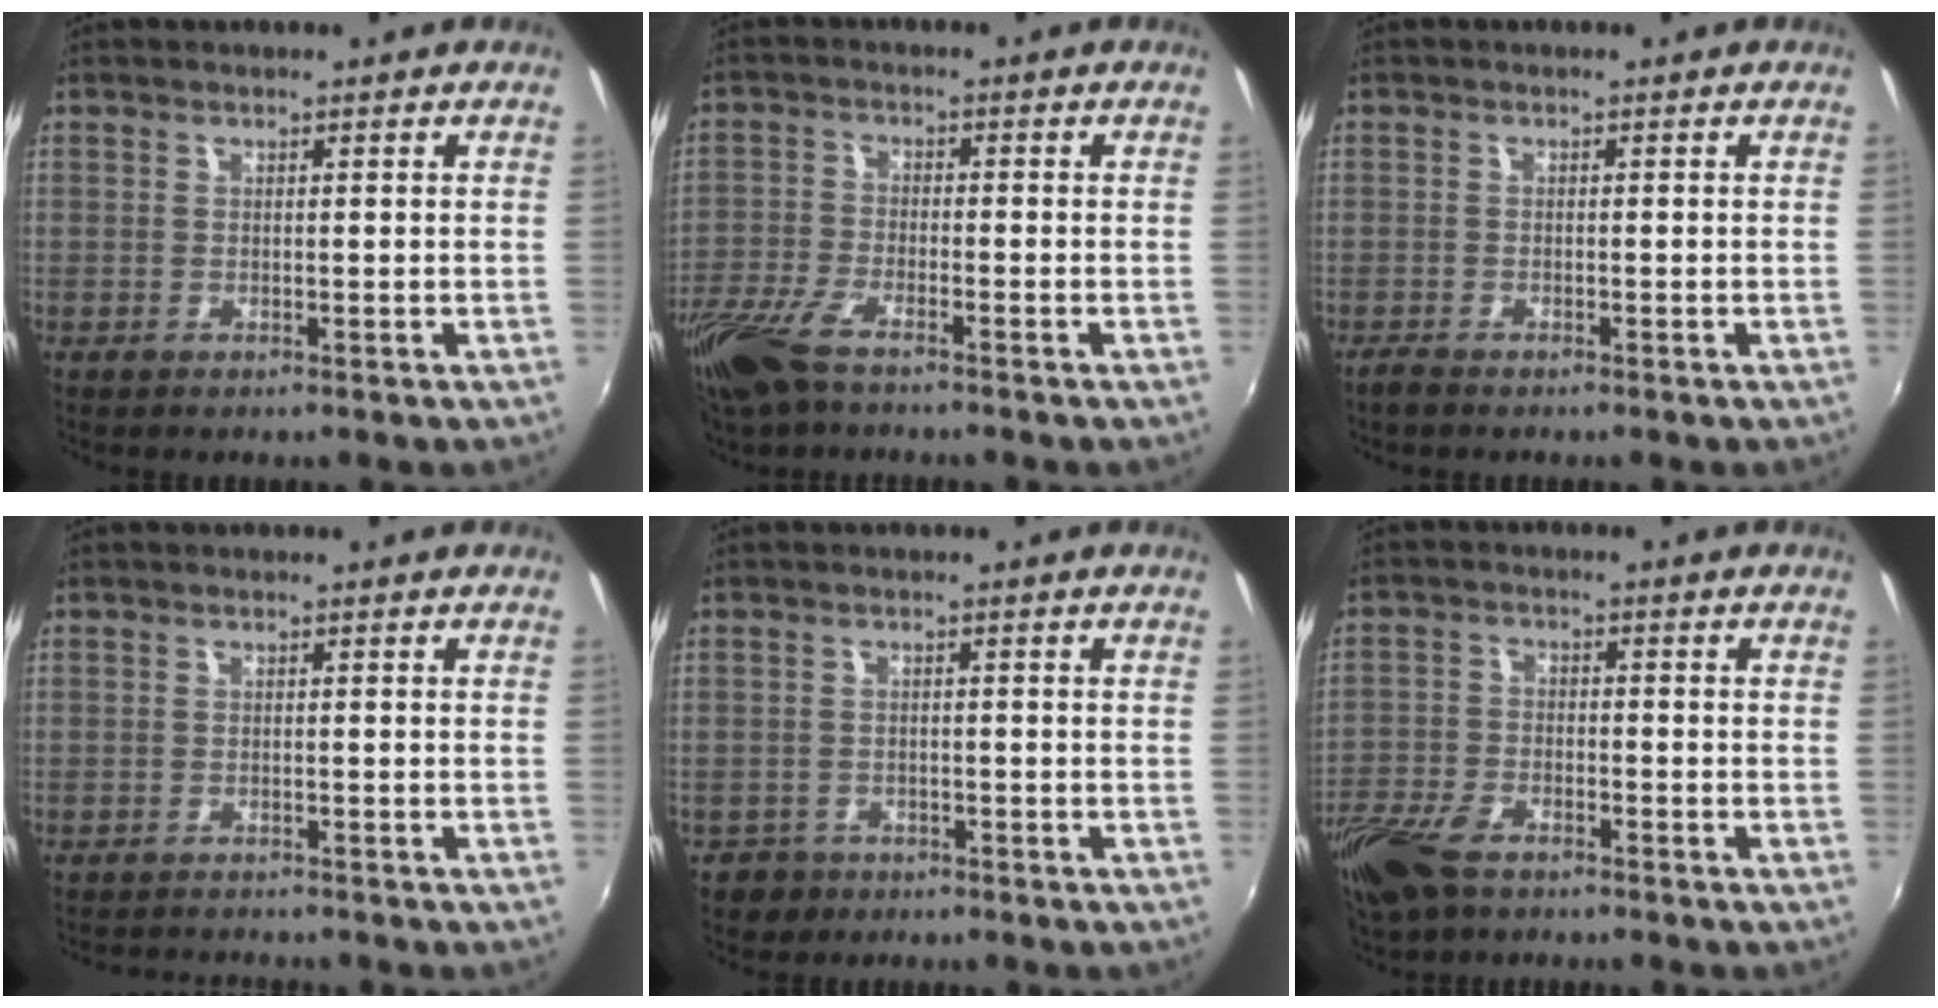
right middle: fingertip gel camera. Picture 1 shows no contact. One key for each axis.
{"total": 8.2, "fx": -6.1, "fy": 2.4, "fz": 4.9, "tx": -0.123, "ty": -0.018, "tz": -0.127}
{"total": 1.7, "fx": -1.5, "fy": 0.4, "fz": 0.7, "tx": -0.020, "ty": -0.004, "tz": -0.031}
{"total": 4.3, "fx": -4.2, "fy": 0.5, "fz": 1.0, "tx": -0.032, "ty": -0.011, "tz": -0.066}
{"total": 3.6, "fx": -2.4, "fy": 2.6, "fz": 0.4, "tx": -0.023, "ty": 0.003, "tz": -0.039}
{"total": 10.1, "fx": -7.2, "fy": 4.8, "fz": 5.2, "tx": -0.135, "ty": -0.014, "tz": -0.144}